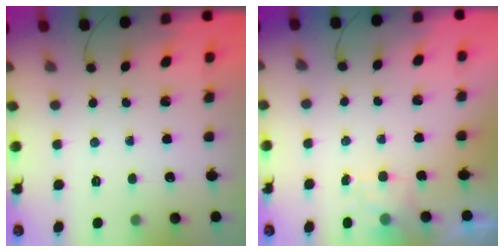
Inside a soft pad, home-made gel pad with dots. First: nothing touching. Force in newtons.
{"total": 2.2, "press": 1.8, "slide": 1.3}